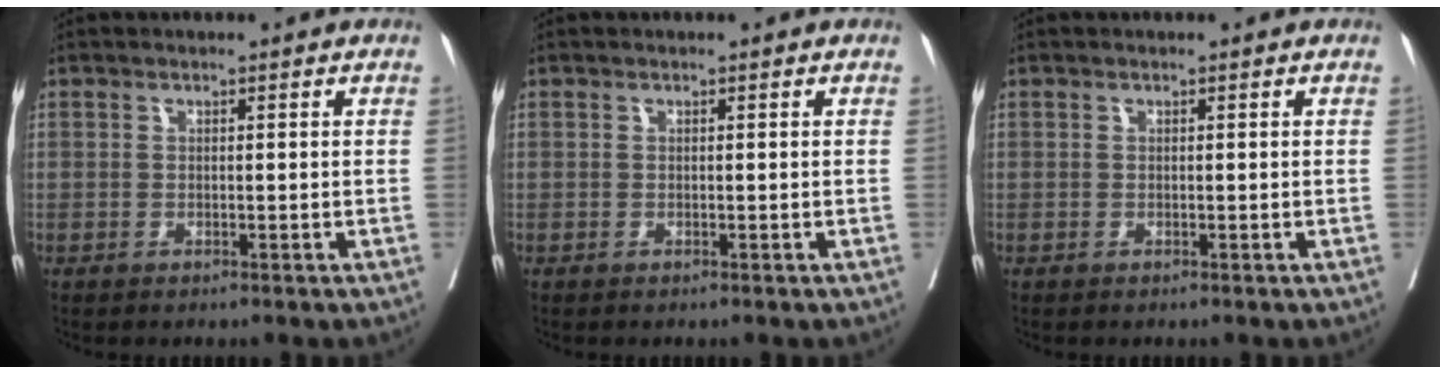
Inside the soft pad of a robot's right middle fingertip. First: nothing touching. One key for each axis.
{"total": 0.0}
{"total": 0.0}